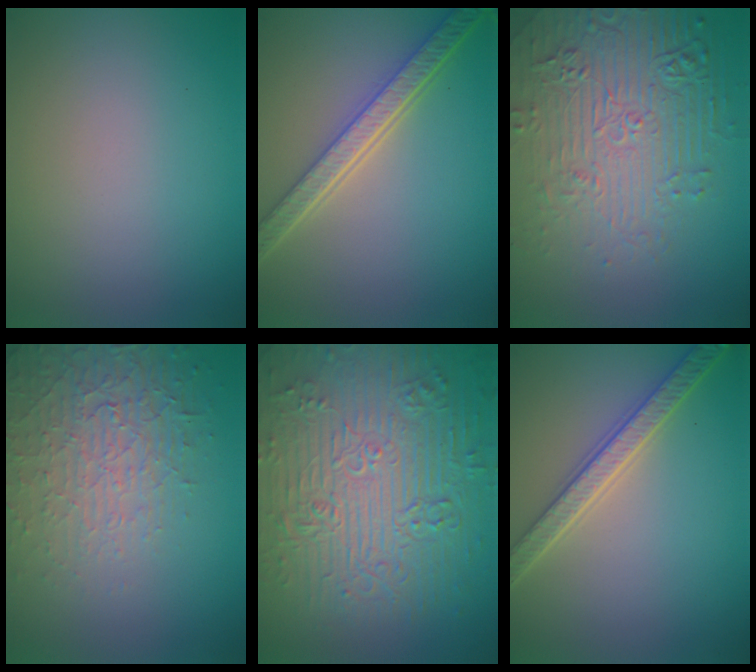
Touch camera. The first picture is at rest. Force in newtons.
{"total": 5.7, "press": 4.2, "slide": 3.9}
{"total": 8.0, "press": 5.7, "slide": 5.6}
{"total": 3.9, "press": 3.7, "slide": 1.2}
{"total": 11.7, "press": 7.7, "slide": 8.8}
{"total": 4.2, "press": 3.6, "slide": 2.2}